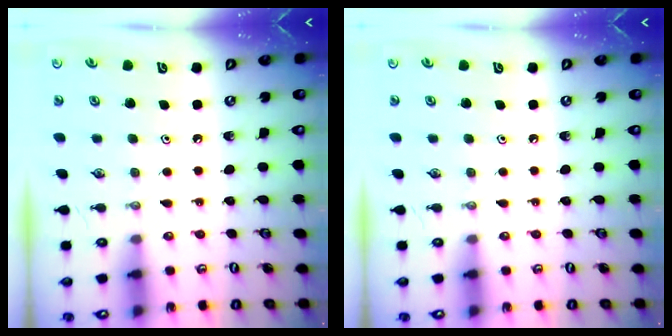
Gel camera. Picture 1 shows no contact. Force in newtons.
{"total": 0.0}